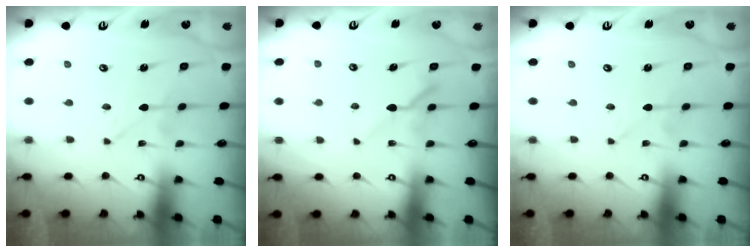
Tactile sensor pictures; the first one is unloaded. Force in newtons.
{"total": 6.1, "press": 6.0, "slide": 0.8}
{"total": 0.0}